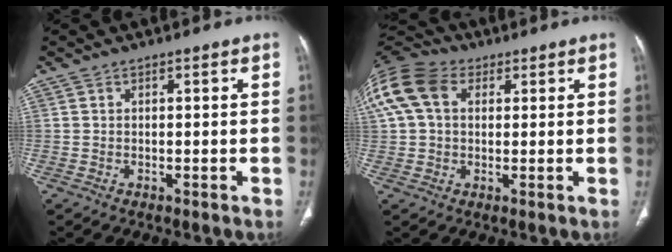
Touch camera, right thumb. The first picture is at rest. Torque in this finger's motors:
{"motor_torque": [0.75, 0.75, 0.55, -0.26, 0.22]}